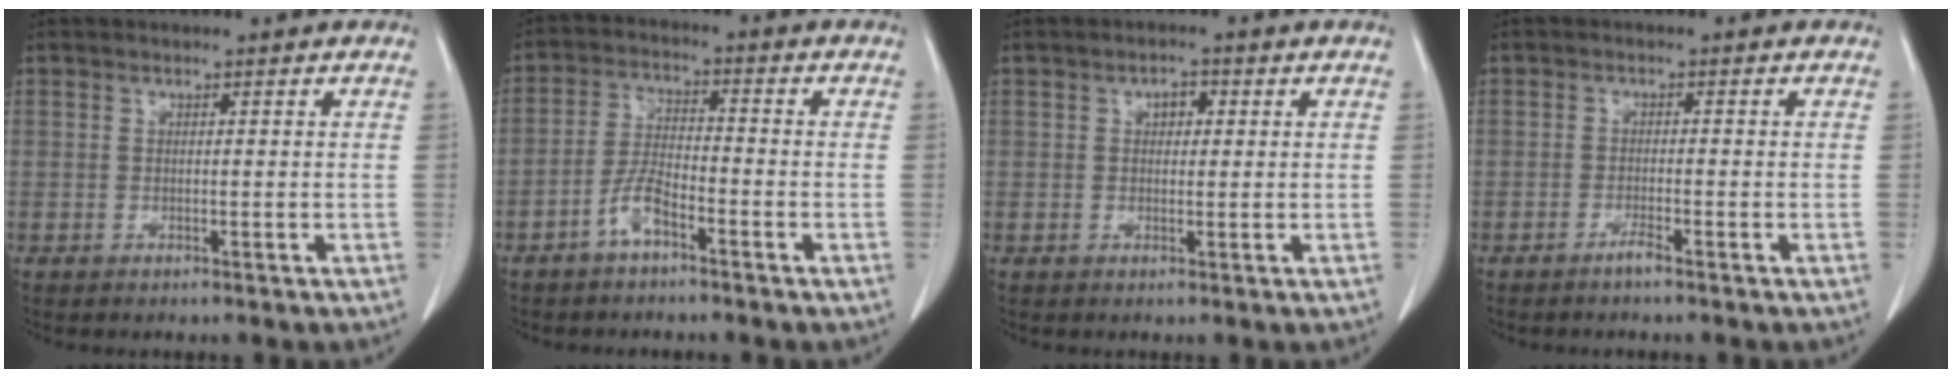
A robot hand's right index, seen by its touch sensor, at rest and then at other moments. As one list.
[{"total": 4.9, "force": [-3.1, 1.3, 3.6], "torque": [-0.079, 0.007, -0.062]}, {"total": 2.1, "force": [0.6, 1.3, 1.5], "torque": [-0.021, 0.007, 0.008]}, {"total": 1.5, "force": [-1.2, -0.2, 0.9], "torque": [-0.019, 0.000, -0.023]}]